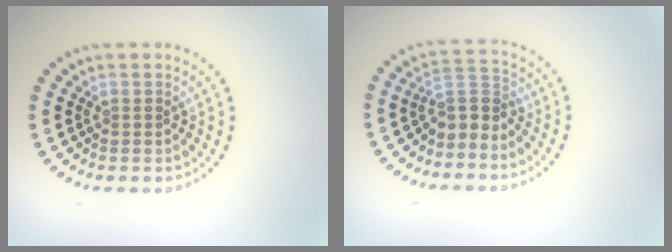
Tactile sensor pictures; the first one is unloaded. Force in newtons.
{"total": 2.7, "press": 2.0, "slide": 1.9}